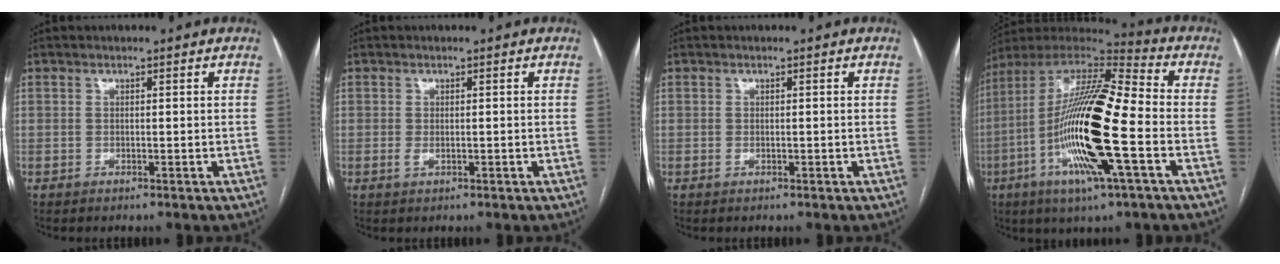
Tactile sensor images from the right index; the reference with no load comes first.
{"total": 0.8, "force": [-0.1, 0.5, 0.7], "torque": [-0.014, -0.003, 0.000]}
{"total": 0.0}
{"total": 22.1, "force": [-4.9, 2.3, 21.4], "torque": [-0.429, -0.019, -0.096]}